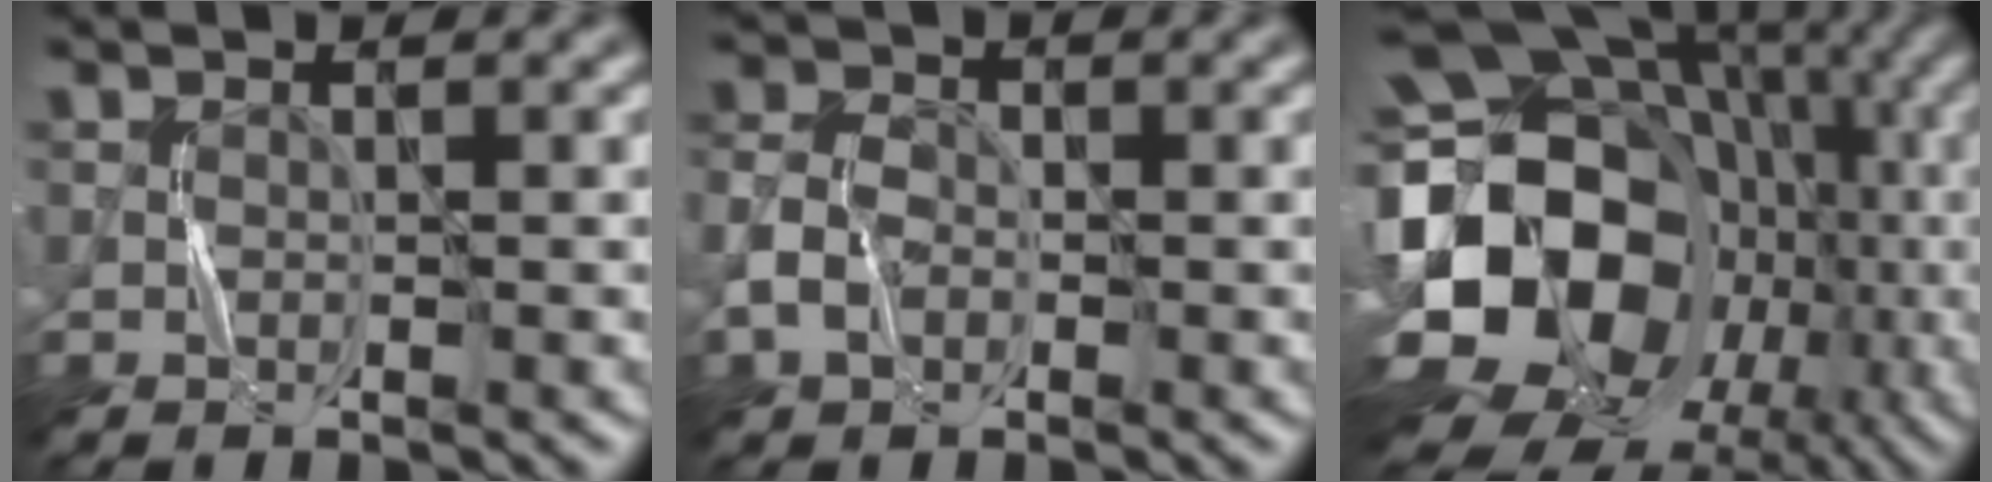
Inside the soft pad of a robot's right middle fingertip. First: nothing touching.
{"total": 3.0, "force": [-1.3, 2.1, 1.7], "torque": [-0.039, 0.002, -0.032]}
{"total": 20.5, "force": [-3.5, 16.2, 12.1], "torque": [-0.220, 0.002, -0.056]}